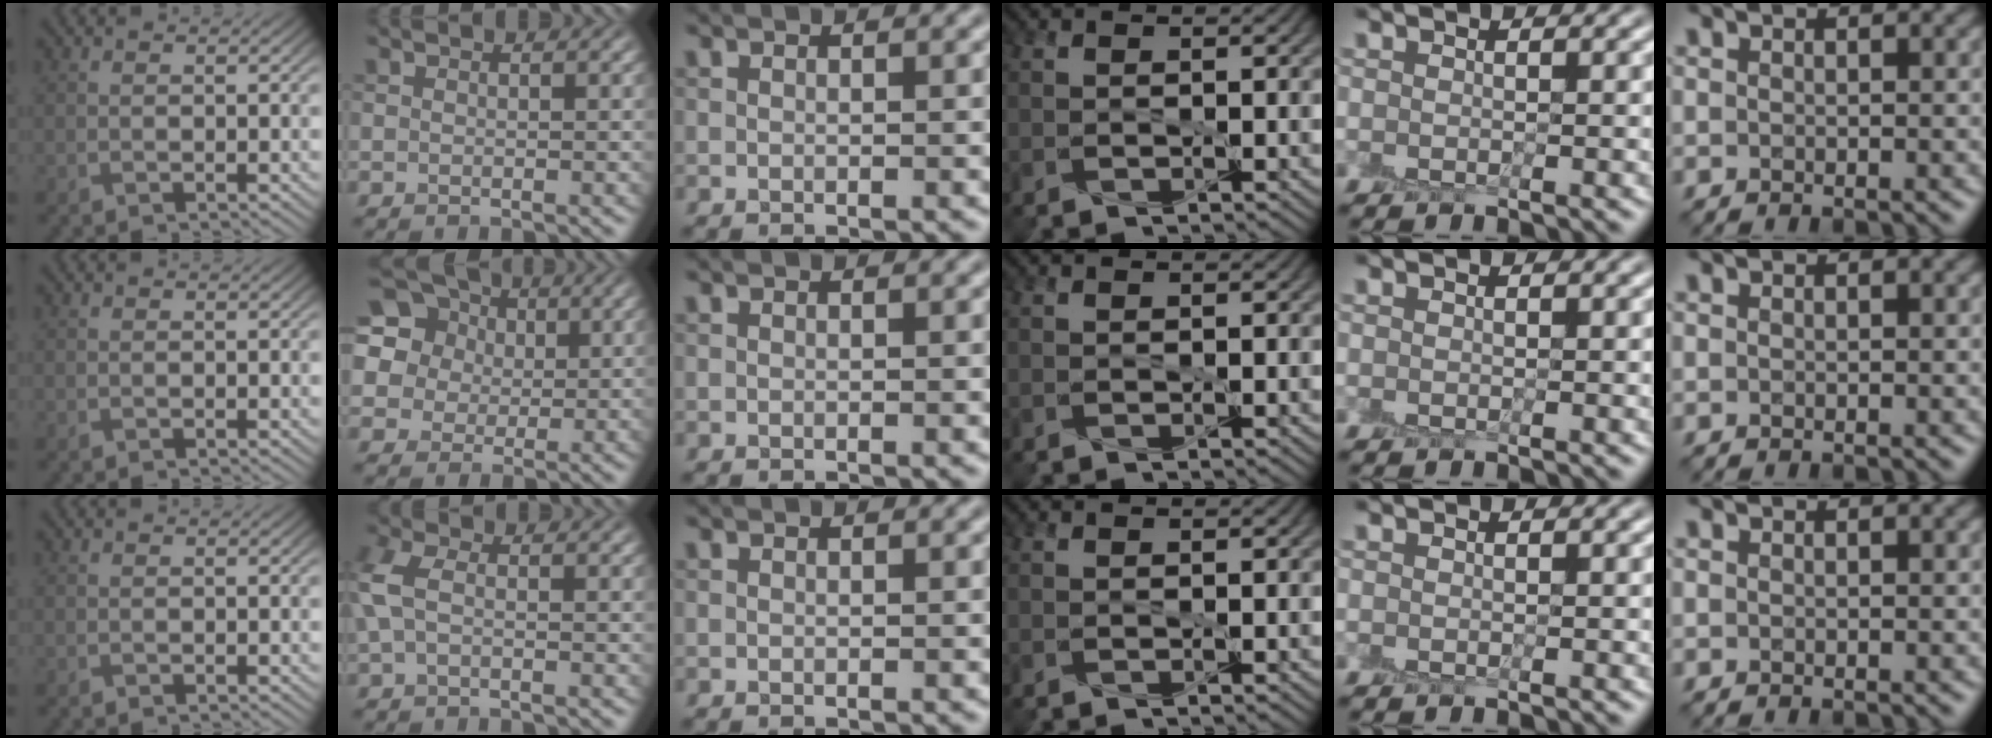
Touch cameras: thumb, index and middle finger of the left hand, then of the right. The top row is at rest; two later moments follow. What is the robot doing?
{"motion": "peel", "object": "sticky note"}